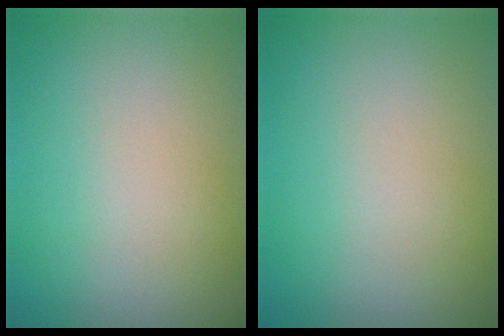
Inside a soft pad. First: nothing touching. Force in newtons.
{"total": 0.0}